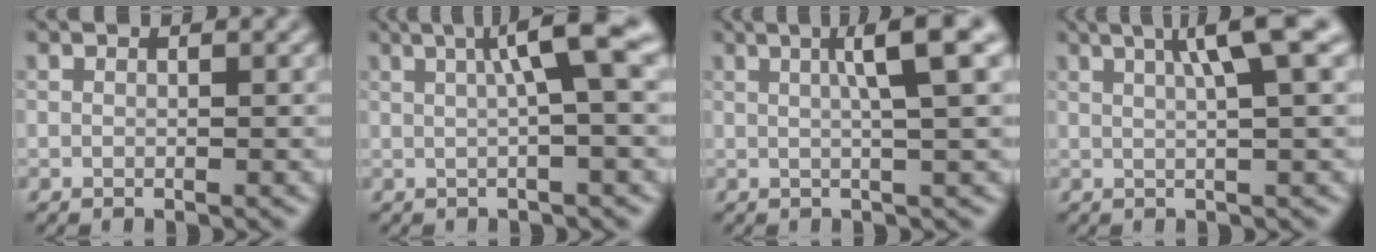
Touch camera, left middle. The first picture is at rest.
{"total": 5.8, "force": [1.4, 0.9, 5.5], "torque": [-0.075, 0.019, 0.019]}
{"total": 5.4, "force": [1.4, 0.8, 5.2], "torque": [-0.069, 0.017, 0.020]}
{"total": 5.5, "force": [2.0, 0.8, 5.0], "torque": [-0.068, 0.014, 0.031]}